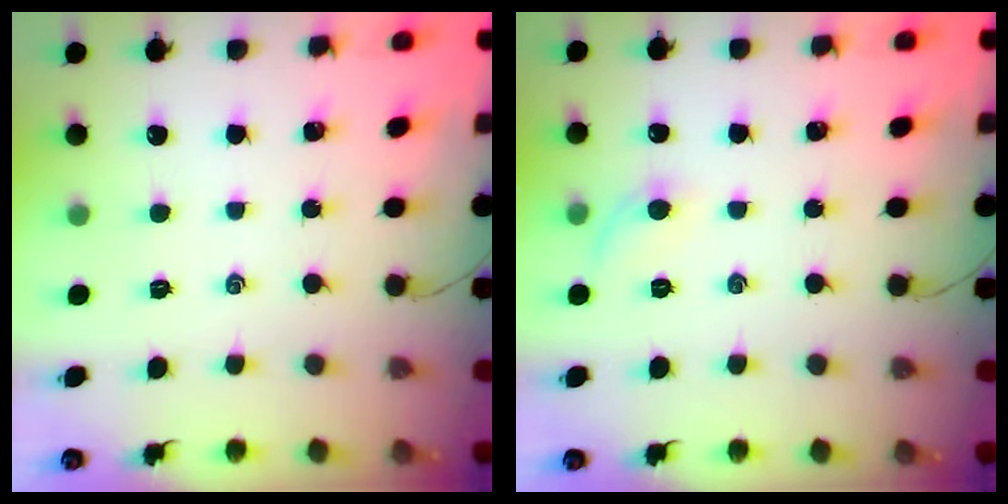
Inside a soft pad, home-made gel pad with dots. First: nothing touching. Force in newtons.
{"total": 5.0, "press": 4.7, "slide": 1.7}